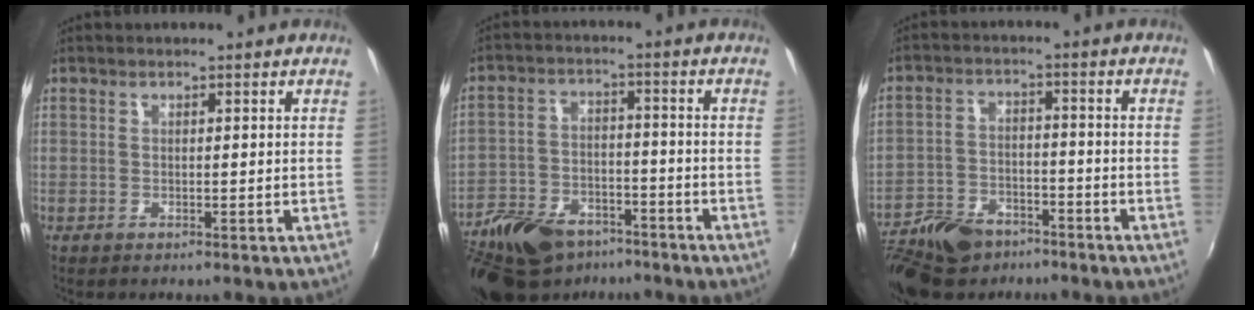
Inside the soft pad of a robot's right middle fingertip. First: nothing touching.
{"total": 20.4, "force": [-14.3, 10.7, 9.8], "torque": [-0.235, -0.015, -0.230]}
{"total": 14.4, "force": [-10.6, 7.4, 6.4], "torque": [-0.159, -0.008, -0.185]}